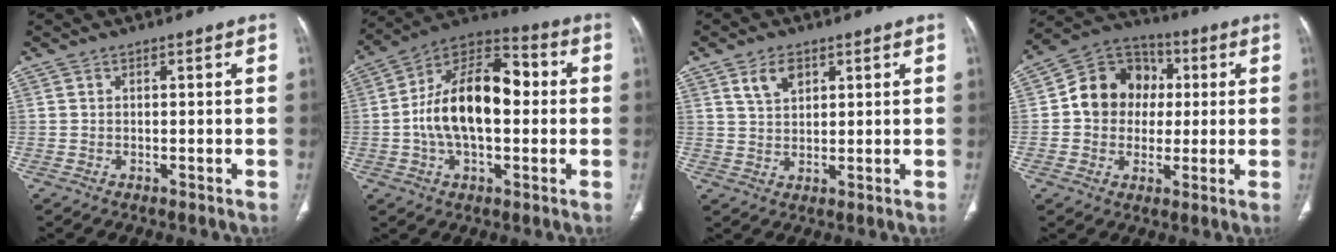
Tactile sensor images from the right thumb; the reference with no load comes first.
{"total": 18.6, "force": [0.1, 10.3, 15.5], "torque": [-0.255, 0.036, -0.007]}
{"total": 4.7, "force": [2.5, 2.8, 2.8], "torque": [-0.041, -0.011, 0.051]}
{"total": 13.0, "force": [1.0, 11.2, 6.5], "torque": [-0.064, 0.023, 0.007]}